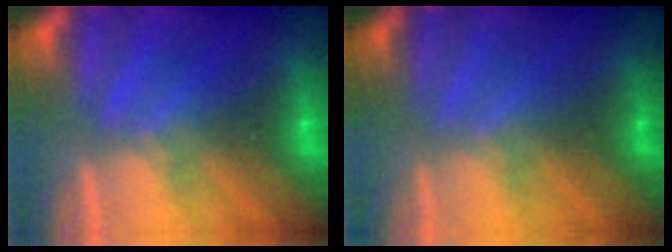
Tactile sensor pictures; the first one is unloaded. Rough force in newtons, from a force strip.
{"total": 2.6}